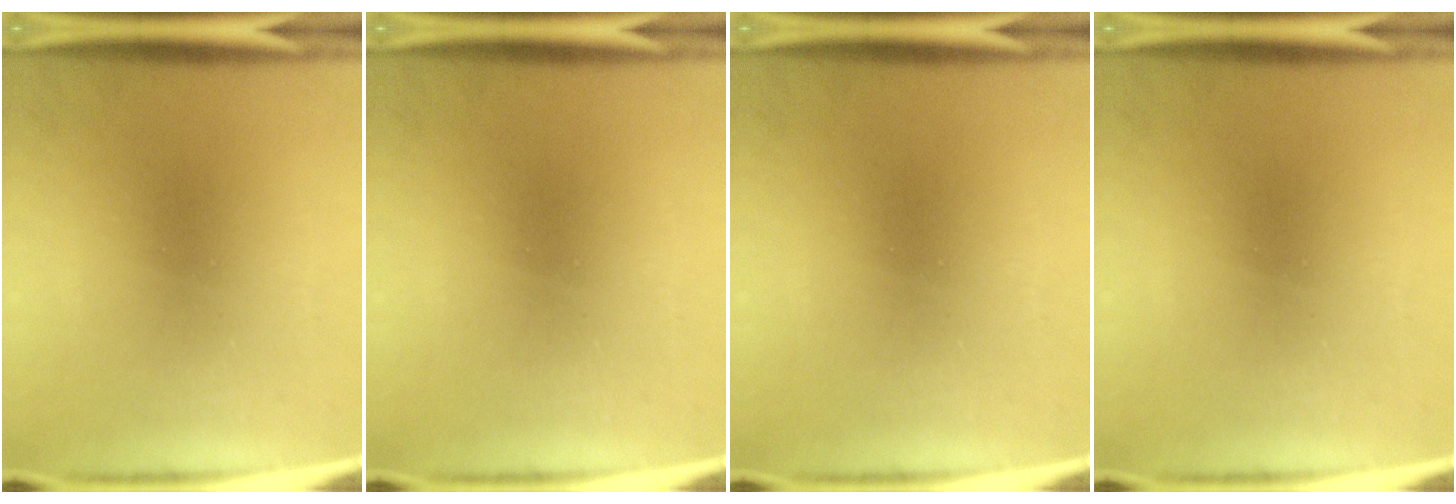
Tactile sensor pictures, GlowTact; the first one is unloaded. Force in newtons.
{"total": 0.0}
{"total": 0.0}
{"total": 0.0}